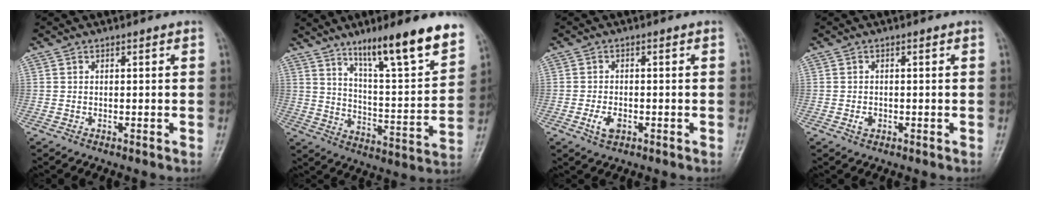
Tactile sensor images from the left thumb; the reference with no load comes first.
{"total": 18.0, "force": [12.2, 2.8, 12.9], "torque": [-0.170, -0.068, 0.196]}
{"total": 3.2, "force": [-1.2, 1.9, 2.2], "torque": [-0.044, 0.002, -0.021]}
{"total": 1.5, "force": [-0.5, 1.1, 0.8], "torque": [-0.013, 0.001, -0.008]}